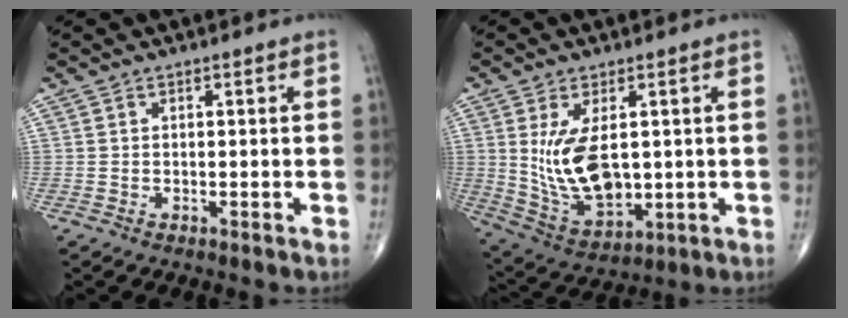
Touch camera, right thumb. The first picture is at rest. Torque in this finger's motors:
{"motor_torque": [0.18, 0.49, 0.74, 0.41, 0.35]}